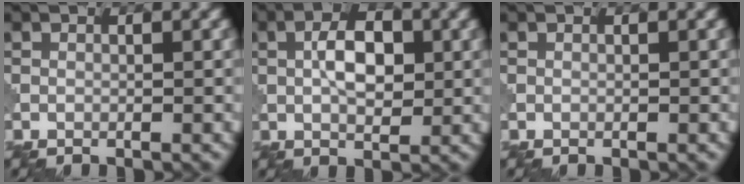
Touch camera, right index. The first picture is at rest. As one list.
[{"total": 4.0, "force": [1.0, 2.1, 3.3], "torque": [-0.062, 0.004, 0.016]}, {"total": 0.0}]